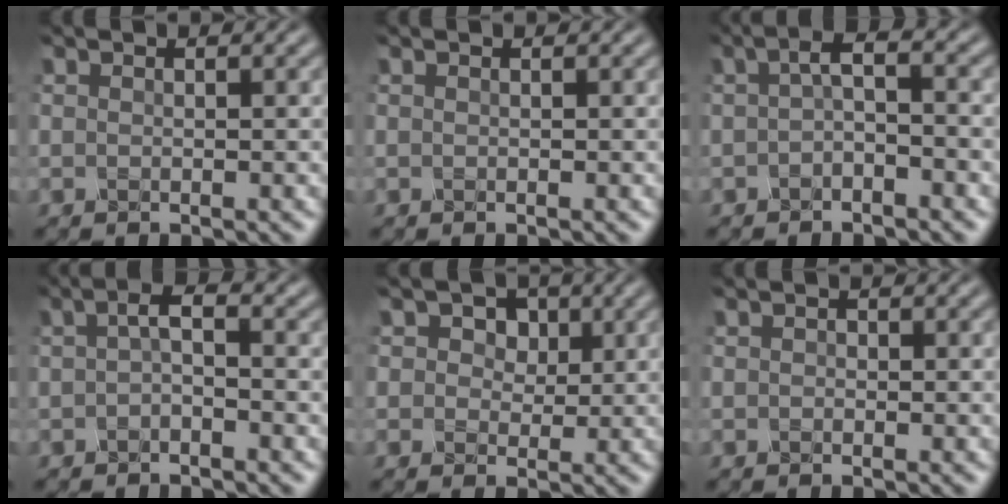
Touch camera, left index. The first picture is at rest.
{"total": 0.0}
{"total": 2.4, "force": [-0.6, 0.8, 2.1], "torque": [-0.042, 0.007, -0.019]}
{"total": 1.9, "force": [-0.5, 0.7, 1.7], "torque": [-0.034, 0.008, -0.016]}
{"total": 4.5, "force": [1.8, 3.5, 2.3], "torque": [-0.050, 0.001, 0.020]}
{"total": 0.5, "force": [-0.3, 0.4, 0.0], "torque": [0.001, 0.000, -0.007]}